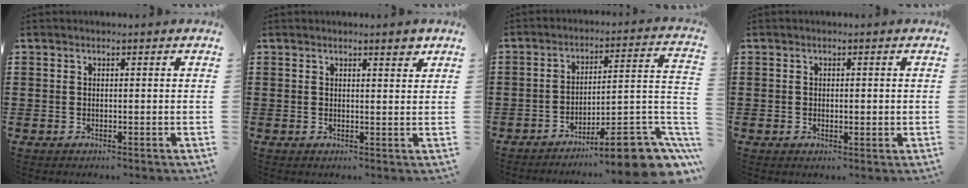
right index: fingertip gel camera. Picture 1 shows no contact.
{"total": 2.2, "force": [1.7, 0.4, 1.3], "torque": [-0.018, 0.001, 0.028]}
{"total": 9.6, "force": [-7.1, 1.4, 6.3], "torque": [-0.082, 0.001, -0.131]}
{"total": 0.7, "force": [-0.1, 0.5, 0.5], "torque": [-0.010, 0.004, -0.002]}